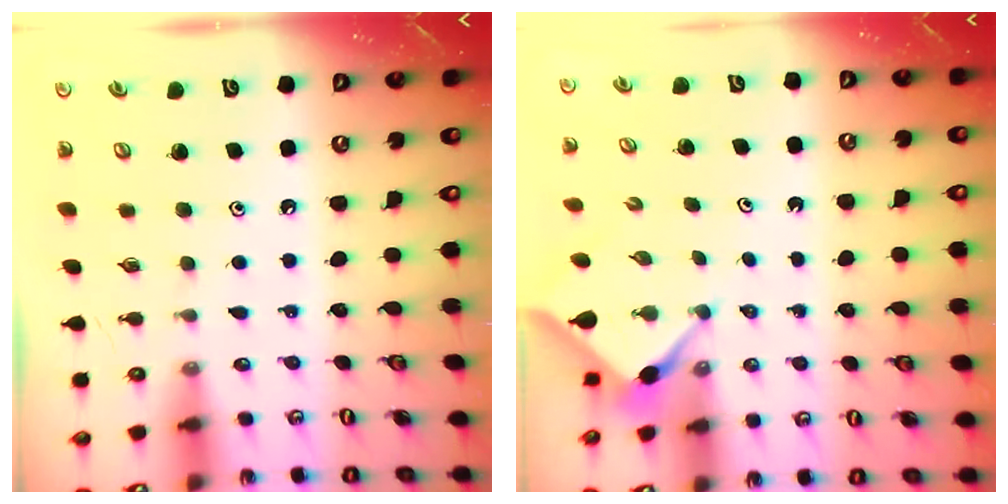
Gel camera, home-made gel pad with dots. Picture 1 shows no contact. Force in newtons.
{"total": 3.0, "press": 3.0, "slide": 0.4}